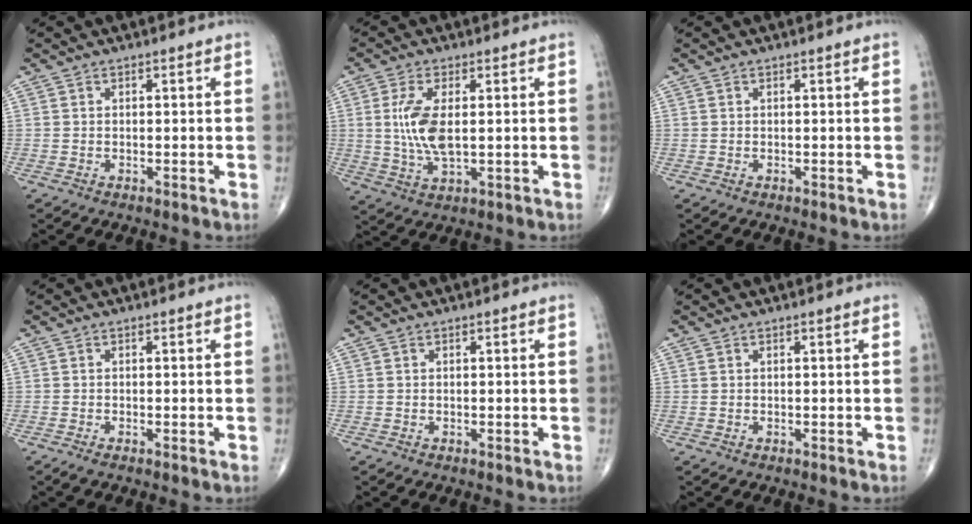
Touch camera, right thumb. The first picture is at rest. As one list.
[{"total": 8.4, "force": [0.9, 3.5, 7.6], "torque": [-0.167, -0.010, 0.023]}, {"total": 0.0}, {"total": 0.8, "force": [-0.5, 0.1, 0.6], "torque": [-0.022, -0.004, -0.014]}, {"total": 0.0}, {"total": 0.0}]